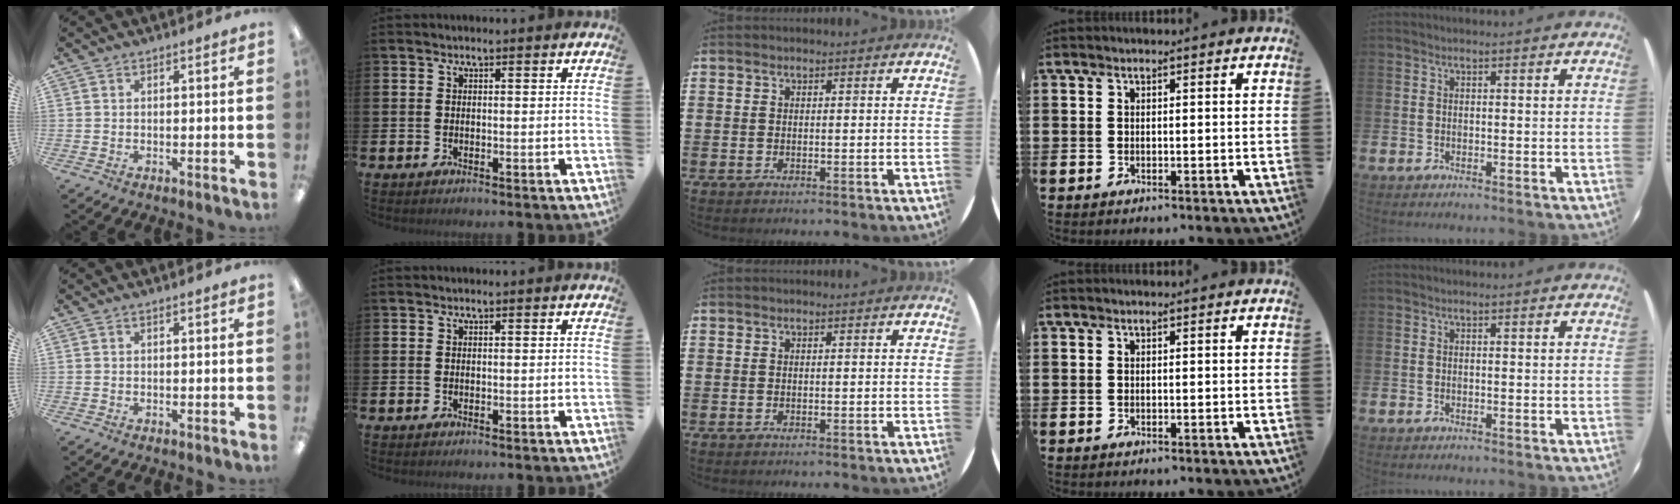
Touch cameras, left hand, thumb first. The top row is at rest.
{}